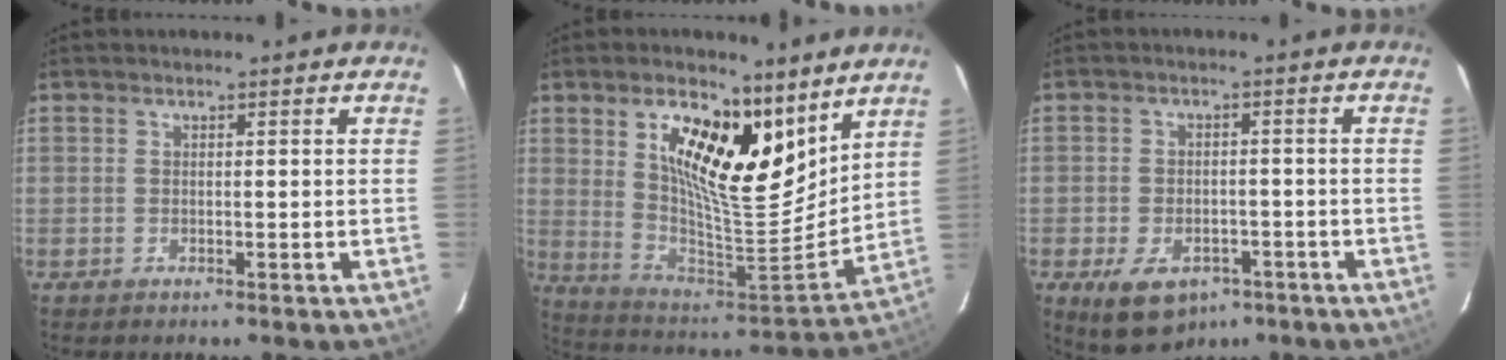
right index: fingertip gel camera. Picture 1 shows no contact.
{"total": 18.9, "force": [10.4, 7.8, 13.6], "torque": [-0.232, -0.011, 0.188]}
{"total": 10.4, "force": [-5.8, 6.6, 5.6], "torque": [-0.122, -0.011, -0.078]}